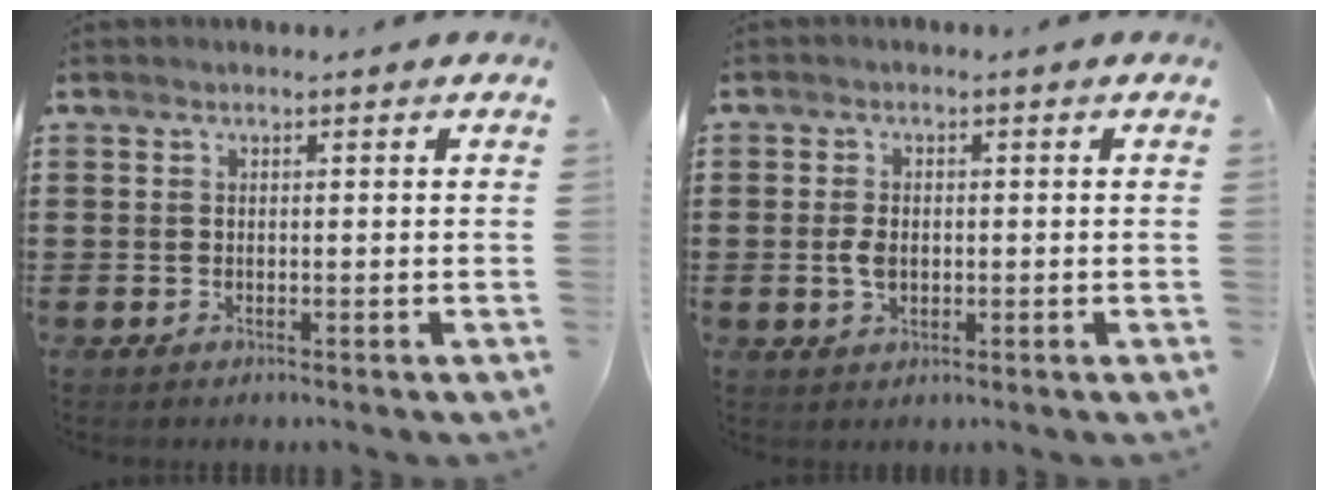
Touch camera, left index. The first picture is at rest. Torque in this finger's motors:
{"motor_torque": [0.54, 0.46, 0.25, 0.06]}